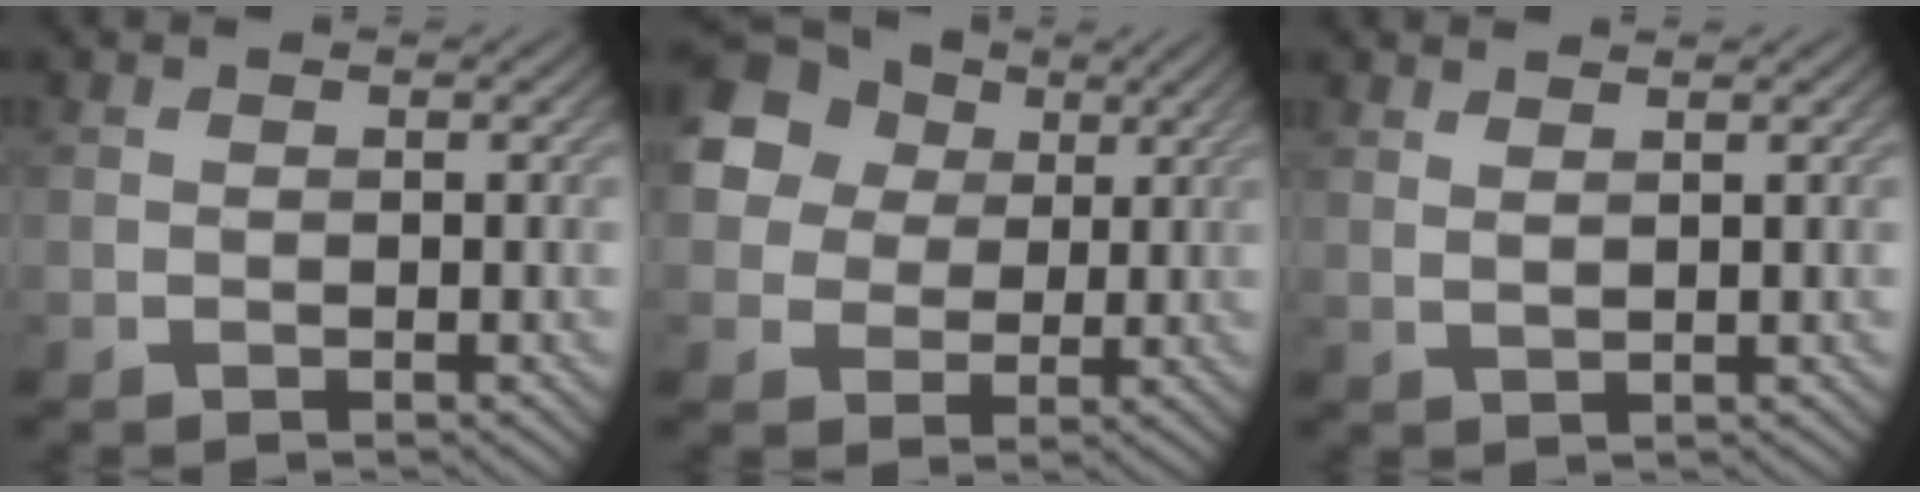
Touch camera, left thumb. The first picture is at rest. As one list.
[{"total": 17.5, "force": [6.8, 14.7, 6.8], "torque": [-0.216, 0.035, 0.109]}, {"total": 1.6, "force": [1.5, 0.0, 0.7], "torque": [-0.009, 0.001, 0.020]}]